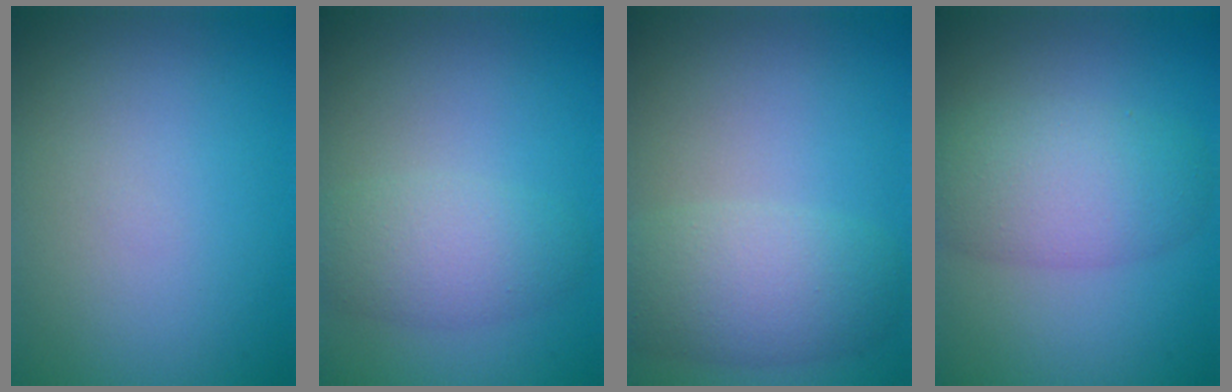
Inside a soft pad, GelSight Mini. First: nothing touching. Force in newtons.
{"total": 3.5, "press": 3.5, "slide": 0.1}
{"total": 4.7, "press": 4.7, "slide": 0.1}
{"total": 5.4, "press": 5.4, "slide": 0.2}